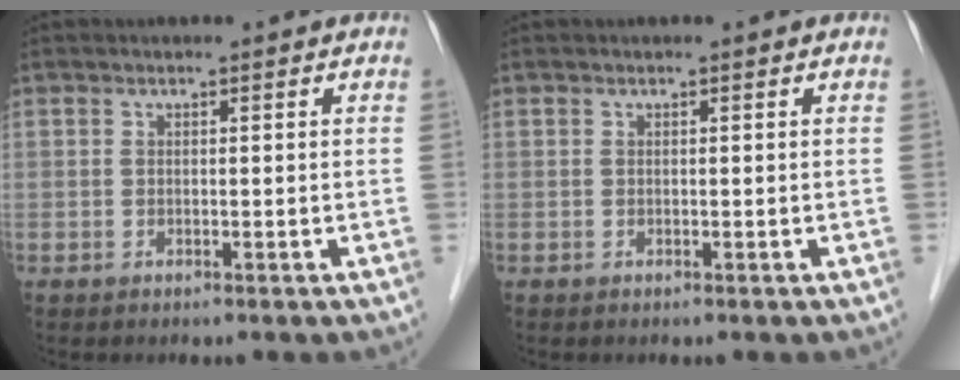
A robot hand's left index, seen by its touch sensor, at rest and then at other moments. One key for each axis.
{"total": 0.0}